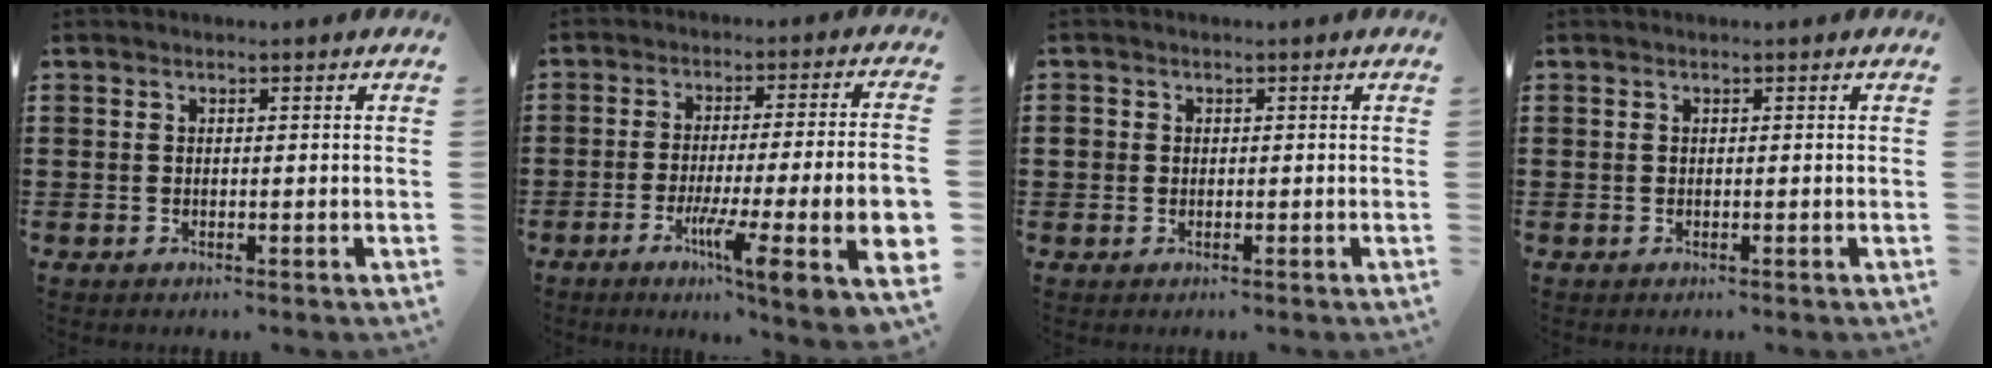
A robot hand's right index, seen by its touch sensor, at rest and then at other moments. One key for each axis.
{"total": 12.5, "fx": -3.2, "fy": 1.5, "fz": 12.0, "tx": -0.207, "ty": -0.015, "tz": -0.056}
{"total": 1.4, "fx": 0.1, "fy": 1.3, "fz": 0.5, "tx": -0.013, "ty": 0.006, "tz": 0.001}
{"total": 0.0}